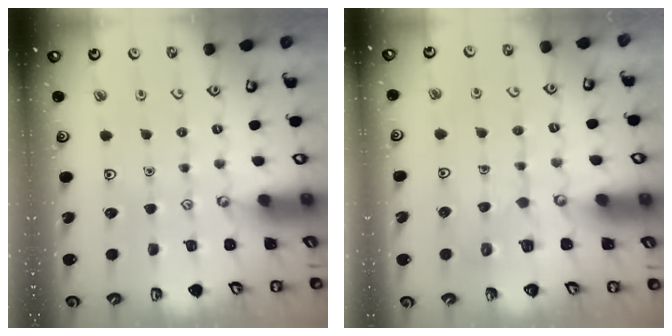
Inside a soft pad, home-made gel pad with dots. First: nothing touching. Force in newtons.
{"total": 2.5, "press": 2.5, "slide": 0.1}